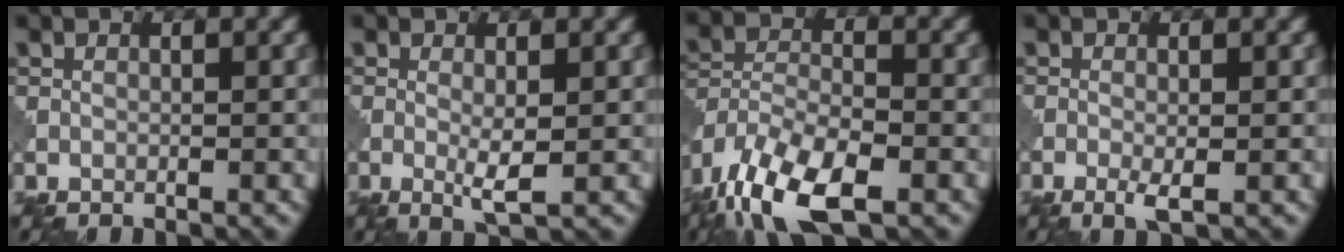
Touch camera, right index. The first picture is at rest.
{"total": 2.4, "force": [-0.1, 0.3, 2.3], "torque": [-0.044, -0.006, -0.001]}
{"total": 10.7, "force": [-7.3, 4.1, 6.6], "torque": [-0.133, -0.022, -0.142]}
{"total": 1.7, "force": [-0.6, 0.3, 1.5], "torque": [-0.031, -0.004, -0.014]}